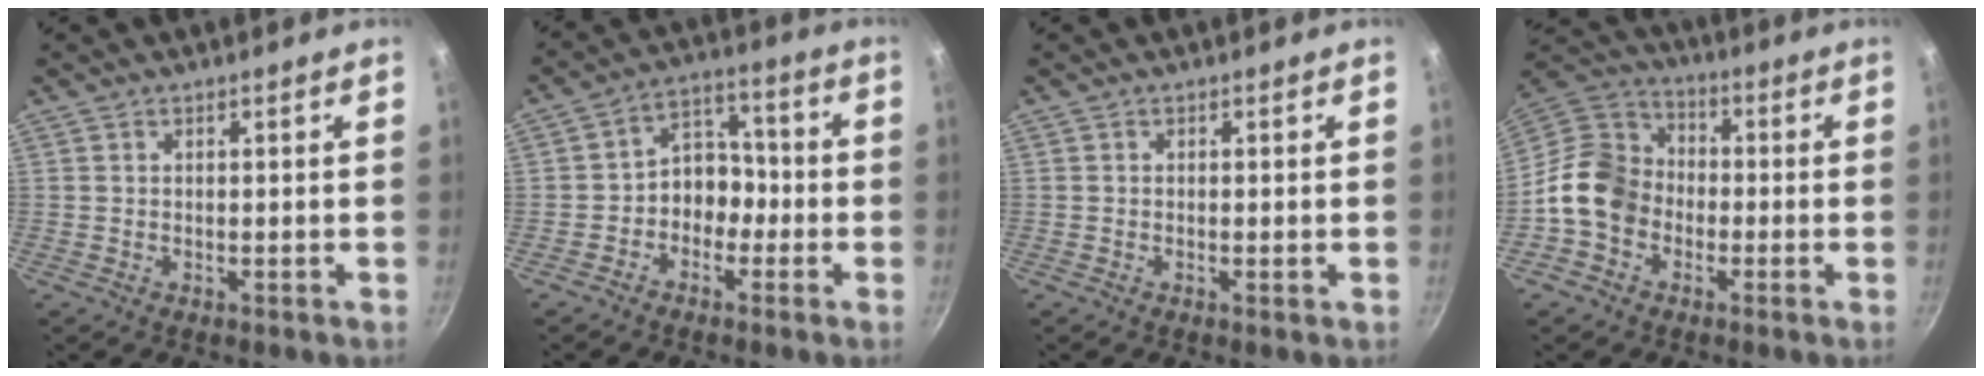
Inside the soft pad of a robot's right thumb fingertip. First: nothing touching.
{"total": 7.5, "force": [-2.5, 5.9, 3.9], "torque": [-0.010, 0.046, -0.050]}
{"total": 0.6, "force": [-0.2, 0.1, 0.5], "torque": [-0.009, -0.001, -0.005]}
{"total": 11.7, "force": [-3.1, 9.6, 6.0], "torque": [-0.078, 0.038, -0.079]}